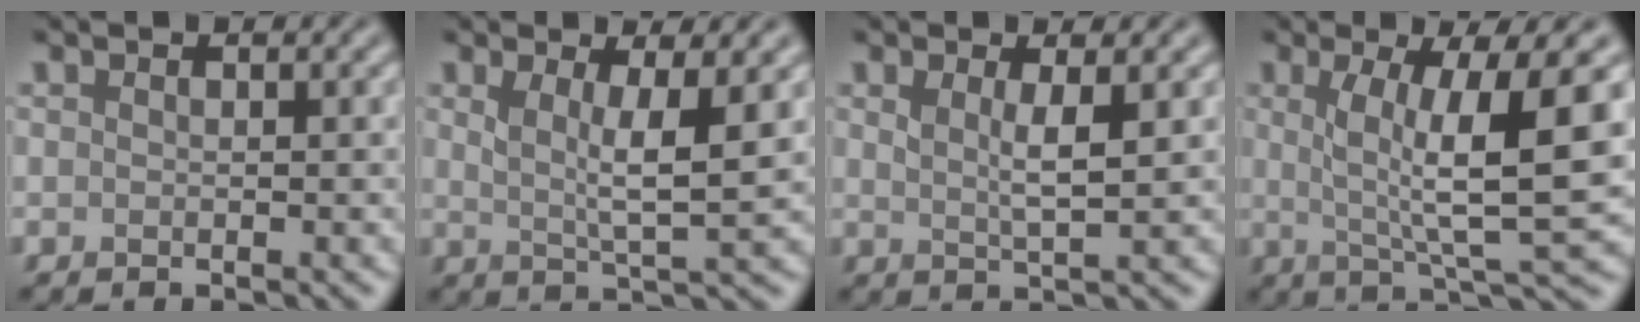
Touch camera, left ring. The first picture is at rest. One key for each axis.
{"total": 4.2, "fx": 1.2, "fy": 1.0, "fz": 3.9, "tx": -0.065, "ty": -0.008, "tz": 0.020}
{"total": 2.3, "fx": 0.9, "fy": 0.5, "fz": 2.0, "tx": -0.035, "ty": -0.006, "tz": 0.015}
{"total": 8.7, "fx": 1.4, "fy": 1.7, "fz": 8.4, "tx": -0.128, "ty": -0.010, "tz": 0.026}